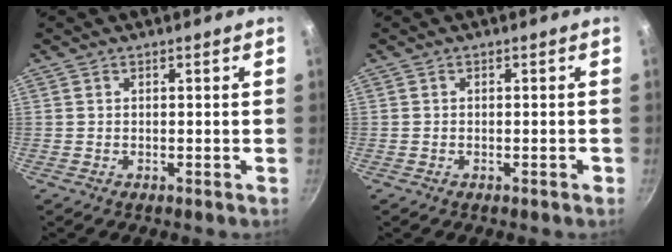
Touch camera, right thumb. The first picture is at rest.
{"total": 0.7, "force": [-0.4, 0.3, 0.5], "torque": [-0.005, 0.007, -0.005]}